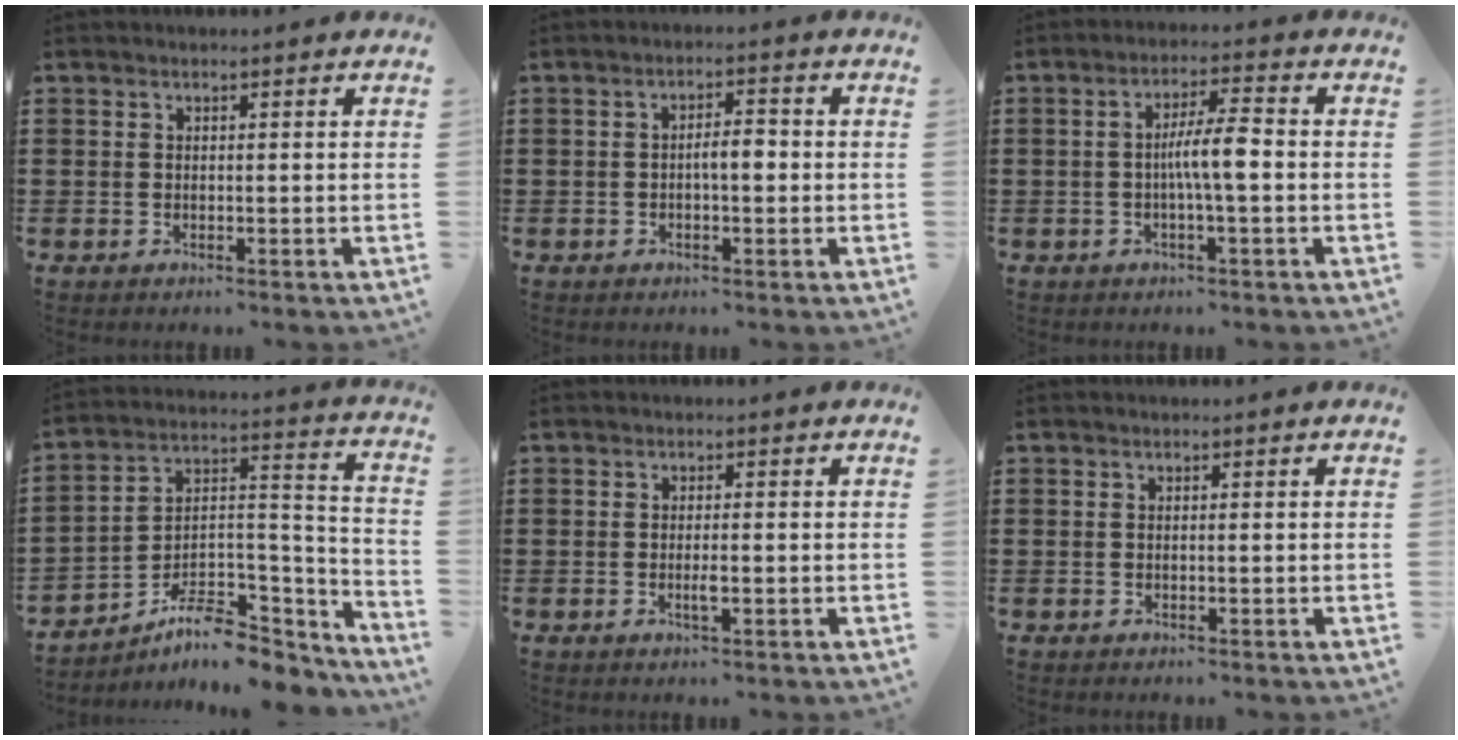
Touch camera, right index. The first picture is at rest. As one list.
[{"total": 3.3, "force": [-0.5, 1.0, 3.1], "torque": [-0.055, 0.005, -0.011]}, {"total": 5.7, "force": [-0.7, 0.7, 5.6], "torque": [-0.101, 0.003, -0.017]}, {"total": 8.7, "force": [-6.6, 3.5, 4.5], "torque": [-0.079, 0.011, -0.124]}, {"total": 1.8, "force": [-0.5, 0.2, 1.7], "torque": [-0.038, -0.004, -0.010]}, {"total": 0.0}]